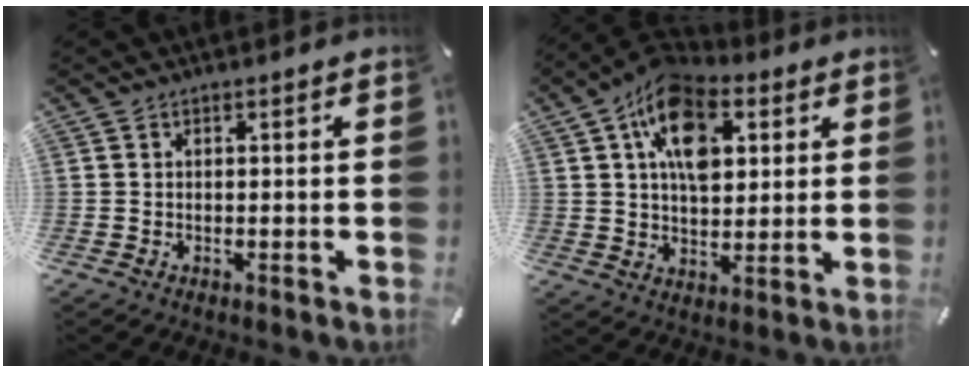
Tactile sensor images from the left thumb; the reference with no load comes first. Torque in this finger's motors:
{"motor_torque": [0.71, 0.58, 1.93, -0.86, 0.49]}